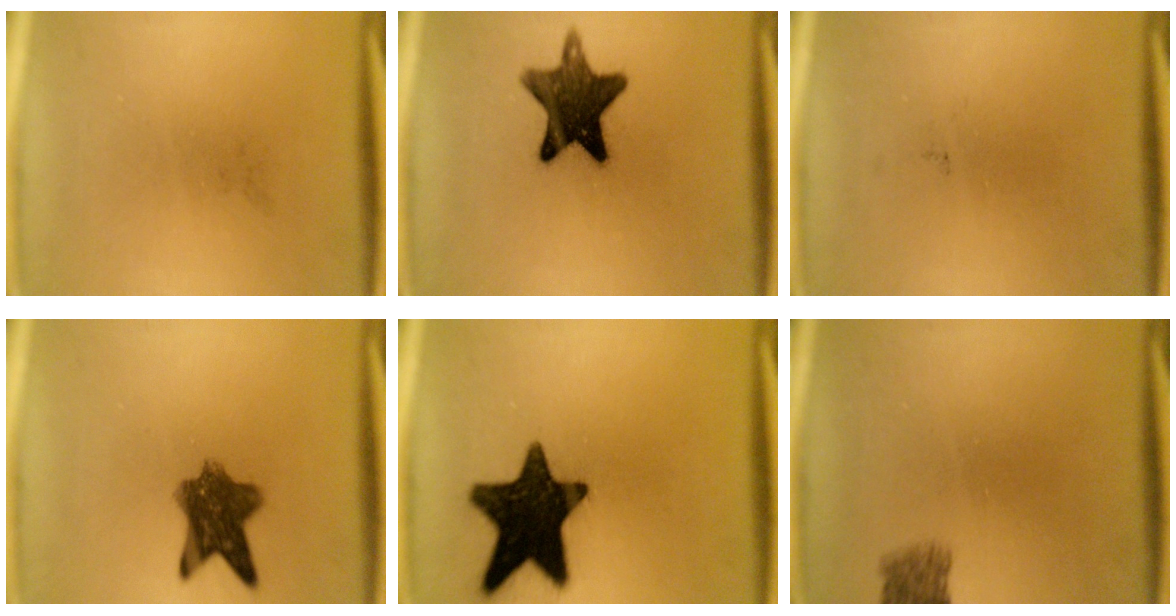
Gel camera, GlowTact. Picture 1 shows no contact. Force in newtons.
{"total": 13.3}
{"total": 0.0}
{"total": 8.2}
{"total": 17.4}
{"total": 2.9}